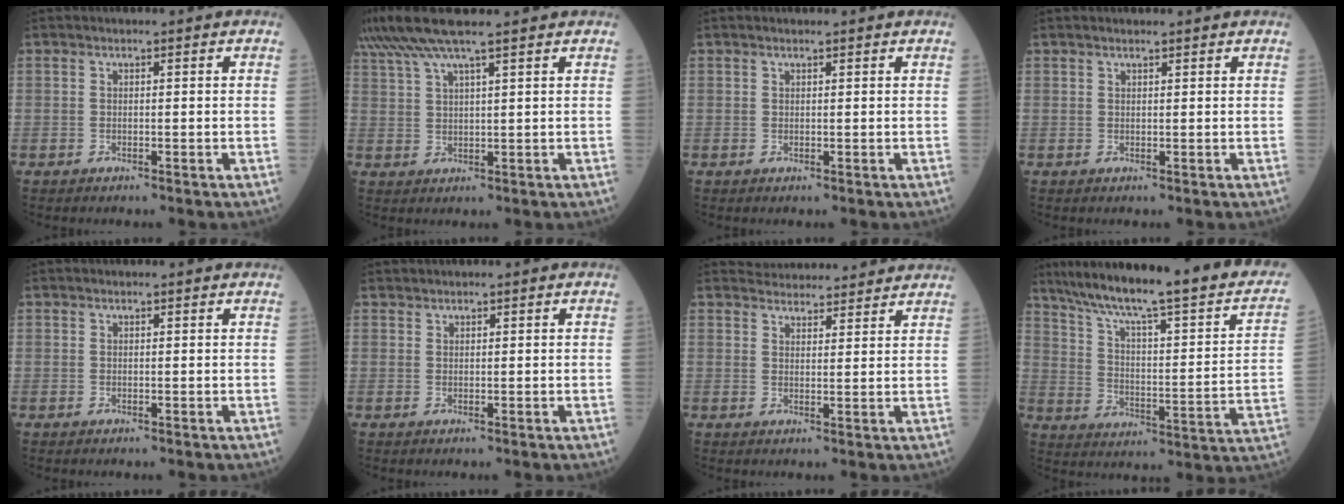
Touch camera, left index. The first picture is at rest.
{"total": 9.3, "force": [7.6, -0.7, 5.3], "torque": [-0.098, 0.034, 0.127]}
{"total": 0.6, "force": [0.6, 0.0, 0.2], "torque": [-0.009, 0.002, 0.012]}
{"total": 1.1, "force": [1.0, 0.0, 0.4], "torque": [-0.008, 0.009, 0.019]}
{"total": 0.7, "force": [0.7, 0.0, -0.1], "torque": [-0.008, 0.004, 0.013]}
{"total": 0.8, "force": [0.8, 0.1, -0.2], "torque": [0.002, 0.004, 0.017]}
{"total": 10.1, "force": [9.9, 1.8, 1.5], "torque": [-0.013, 0.020, 0.127]}
{"total": 27.9, "force": [22.2, 2.9, 16.5], "torque": [-0.255, -0.019, 0.303]}